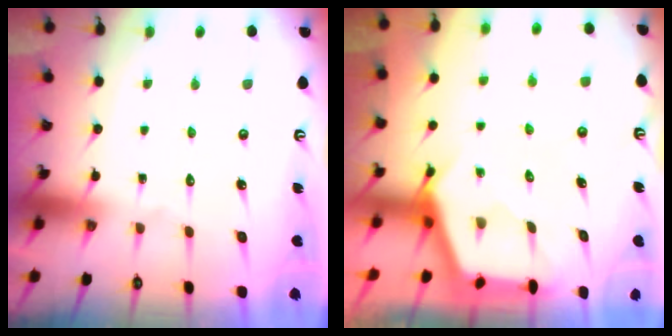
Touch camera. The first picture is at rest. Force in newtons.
{"total": 2.7, "press": 2.7, "slide": 0.3}